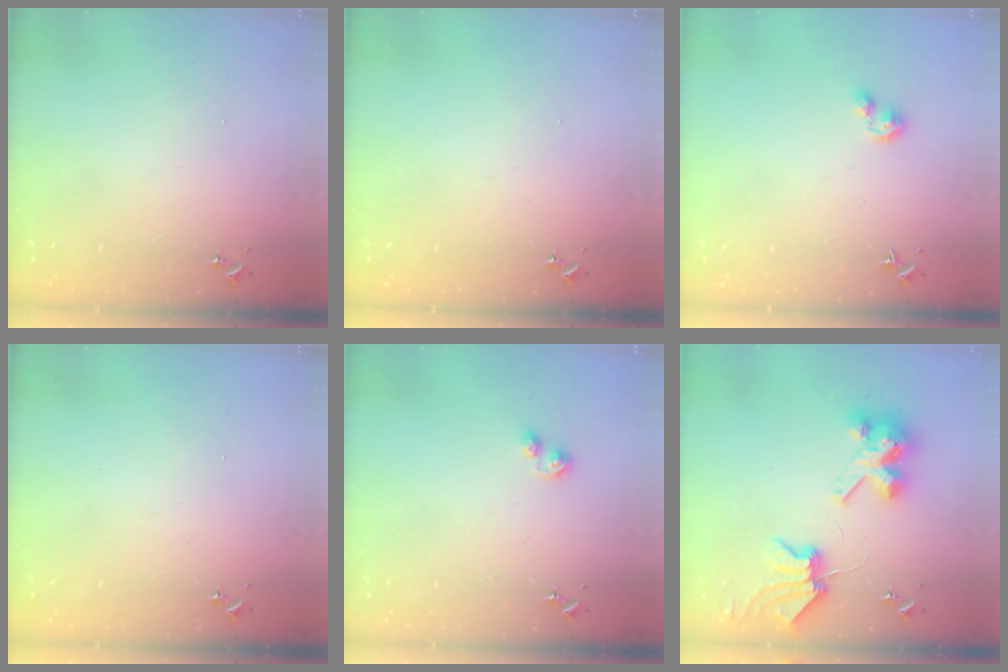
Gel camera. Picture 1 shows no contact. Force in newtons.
{"total": 0.0}
{"total": 2.2, "press": 2.2, "slide": 0.2}
{"total": 0.0}
{"total": 3.6, "press": 3.6, "slide": 0.6}
{"total": 9.8, "press": 9.7, "slide": 1.3}